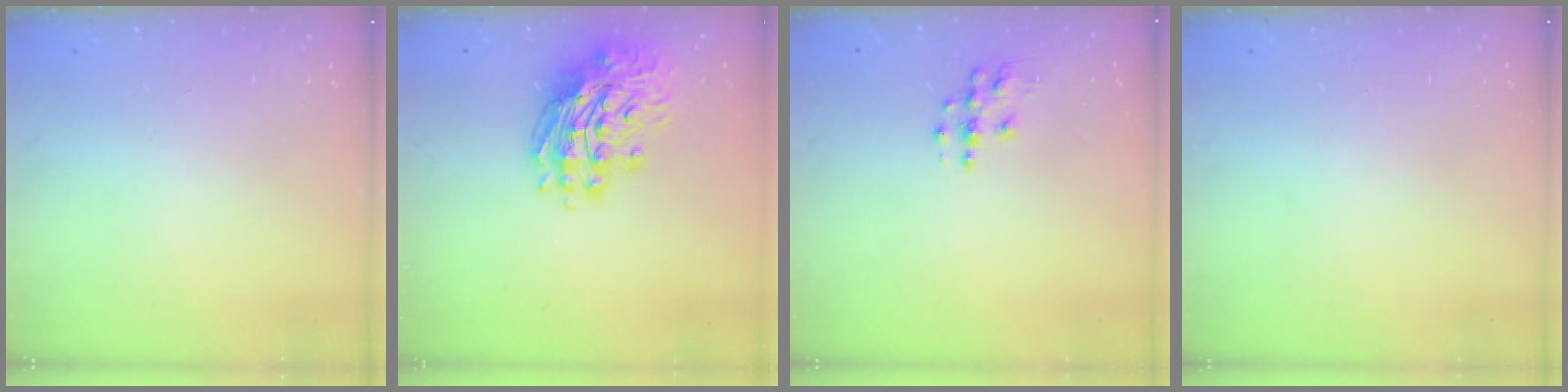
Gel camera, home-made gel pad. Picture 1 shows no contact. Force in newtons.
{"total": 15.0, "press": 14.9, "slide": 1.6}
{"total": 6.1, "press": 6.1, "slide": 0.3}
{"total": 0.0}